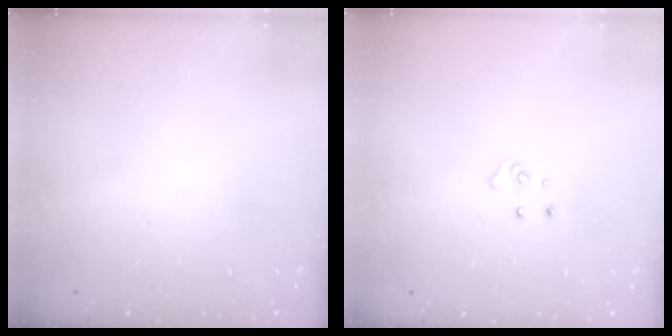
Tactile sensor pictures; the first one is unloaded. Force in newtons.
{"total": 5.1, "press": 5.1, "slide": 0.4}